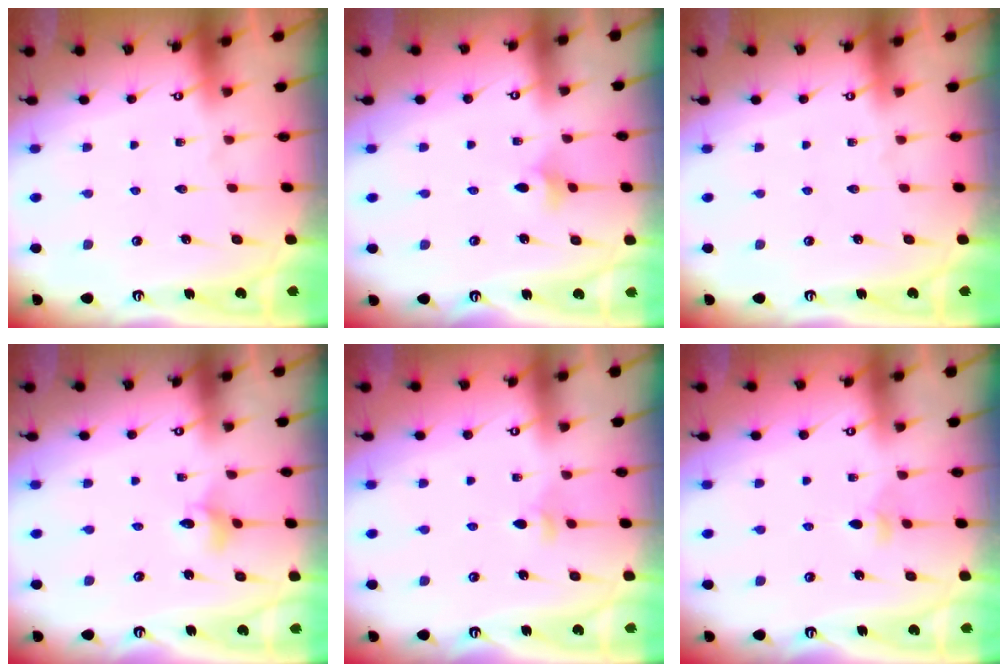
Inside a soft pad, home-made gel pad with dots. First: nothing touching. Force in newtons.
{"total": 3.3, "press": 3.2, "slide": 0.6}
{"total": 0.0}
{"total": 3.8, "press": 3.8, "slide": 0.4}
{"total": 3.1, "press": 3.0, "slide": 0.8}
{"total": 4.2, "press": 4.1, "slide": 0.9}